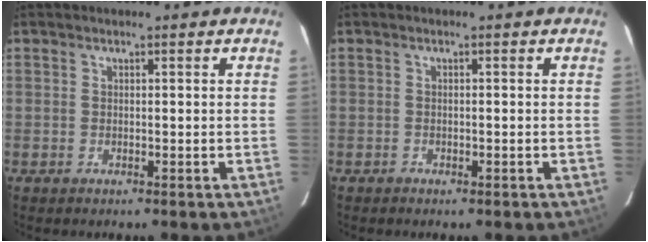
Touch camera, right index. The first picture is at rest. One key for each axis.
{"total": 0.8, "fx": -0.7, "fy": 0.3, "fz": 0.3, "tx": -0.010, "ty": 0.002, "tz": -0.010}